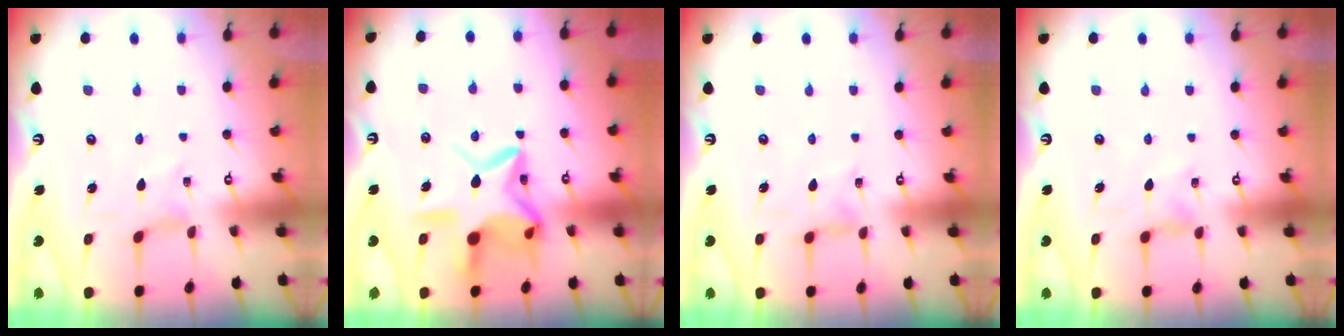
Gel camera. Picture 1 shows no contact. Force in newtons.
{"total": 15.7, "press": 15.6, "slide": 1.1}
{"total": 1.7, "press": 1.7, "slide": 0.2}
{"total": 0.5, "press": 0.5, "slide": 0.3}